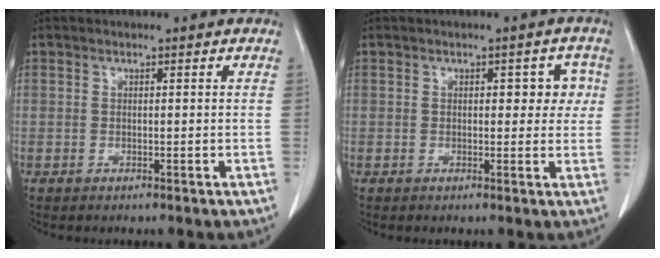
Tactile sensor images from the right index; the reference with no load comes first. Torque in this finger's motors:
{"motor_torque": [0.03, -0.02, 0.05, 0.00]}